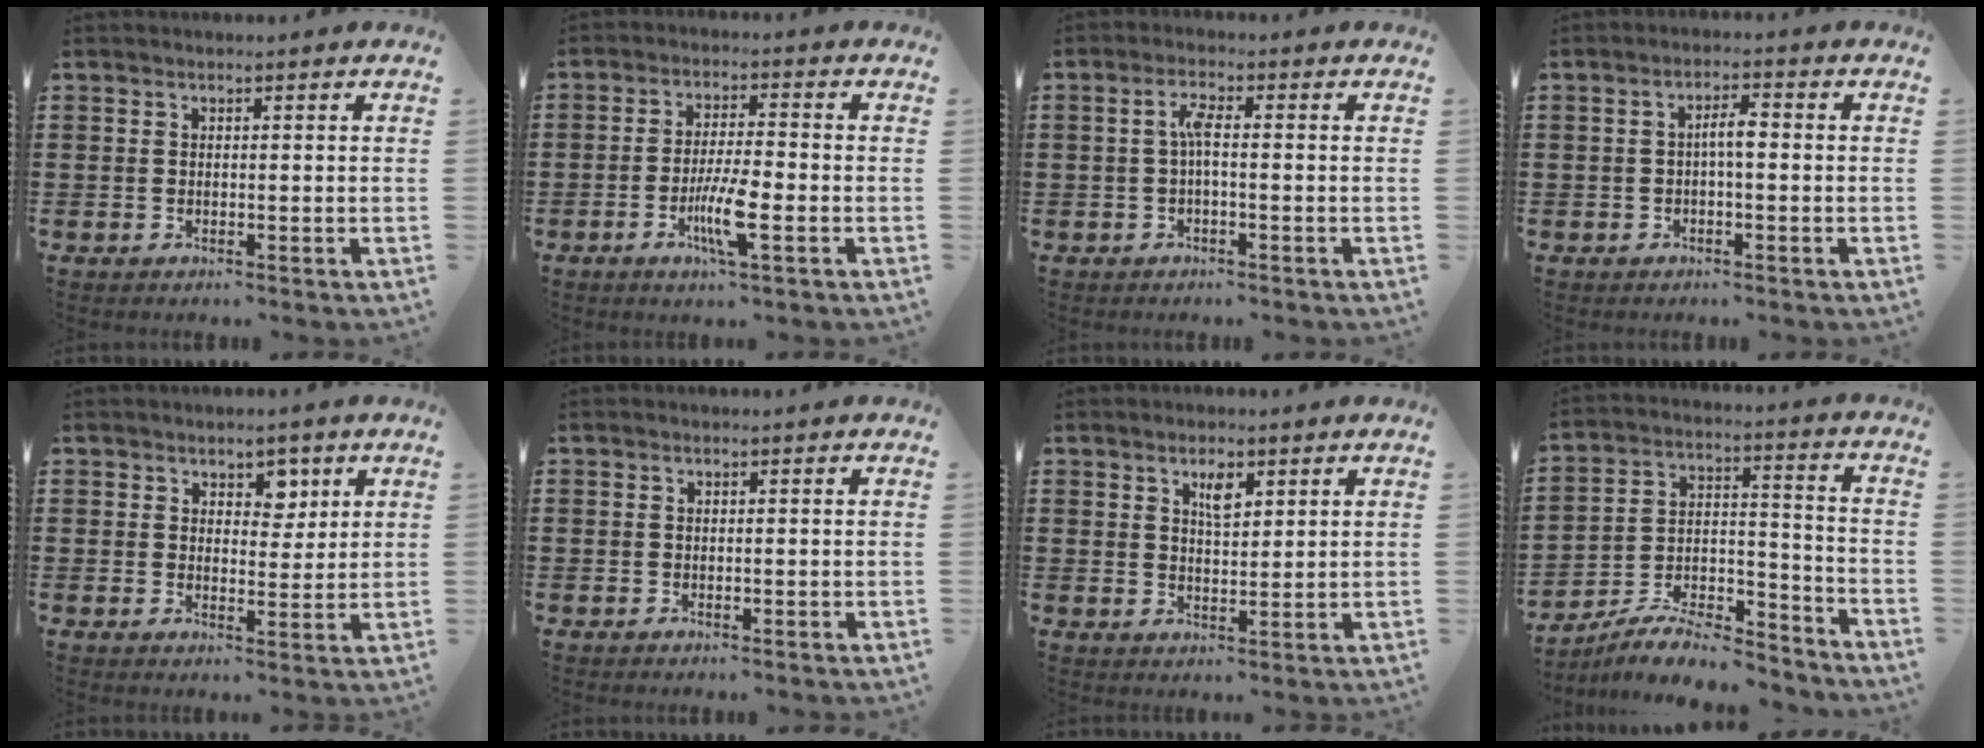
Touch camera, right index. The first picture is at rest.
{"total": 7.1, "force": [-2.6, 1.2, 6.5], "torque": [-0.132, -0.013, -0.049]}
{"total": 2.9, "force": [-0.3, 0.5, 2.8], "torque": [-0.055, 0.004, -0.008]}
{"total": 2.9, "force": [-0.3, 0.7, 2.8], "torque": [-0.052, 0.006, -0.008]}
{"total": 3.7, "force": [2.5, 2.6, 1.2], "torque": [-0.021, 0.006, 0.041]}
{"total": 0.0}
{"total": 3.3, "force": [1.9, 1.3, 2.4], "torque": [-0.037, -0.001, 0.029]}
{"total": 9.8, "force": [-8.8, 2.2, 3.7], "torque": [-0.060, 0.025, -0.169]}